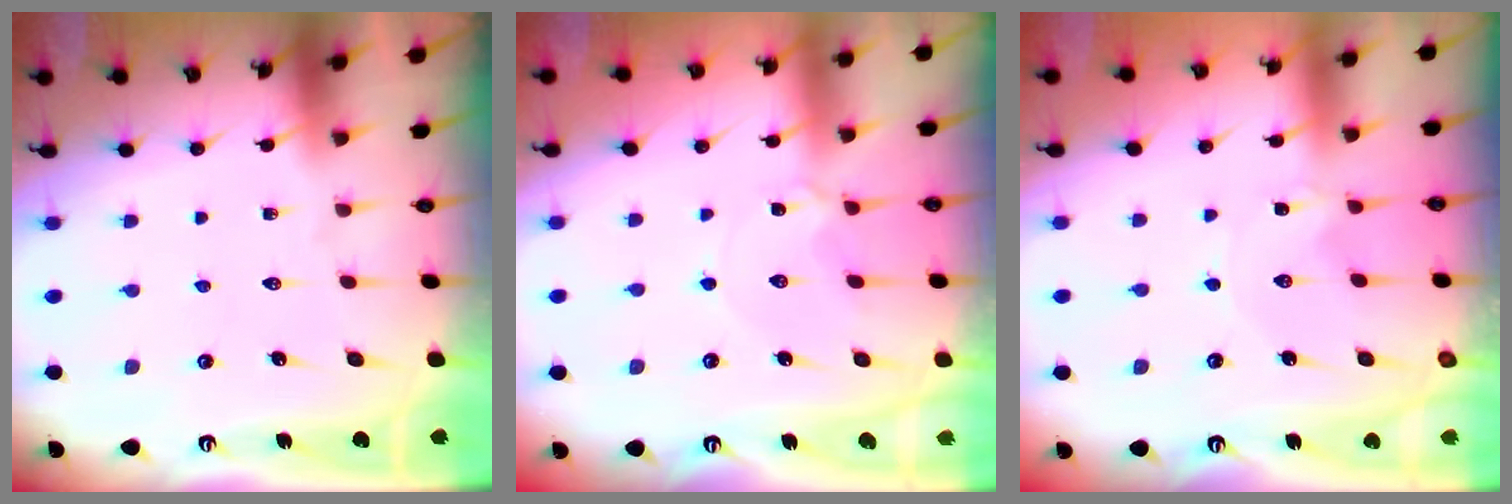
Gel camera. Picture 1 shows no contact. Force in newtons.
{"total": 2.3, "press": 2.3, "slide": 0.3}
{"total": 0.0}